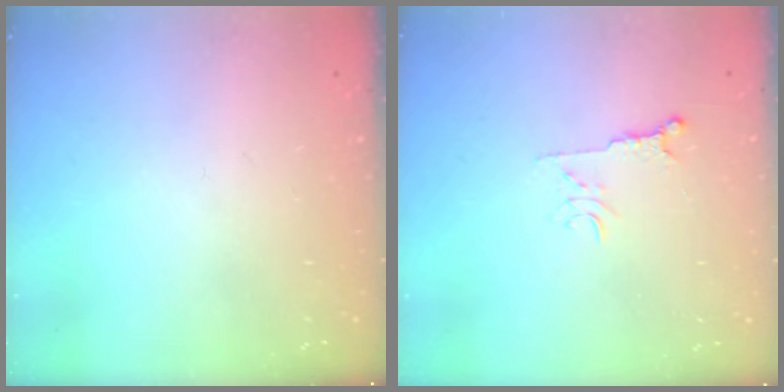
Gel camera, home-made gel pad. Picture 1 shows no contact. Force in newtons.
{"total": 4.3, "press": 4.3, "slide": 0.6}